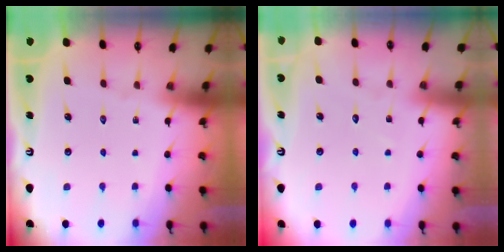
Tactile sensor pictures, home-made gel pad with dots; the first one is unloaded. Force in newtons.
{"total": 3.0, "press": 2.9, "slide": 0.4}